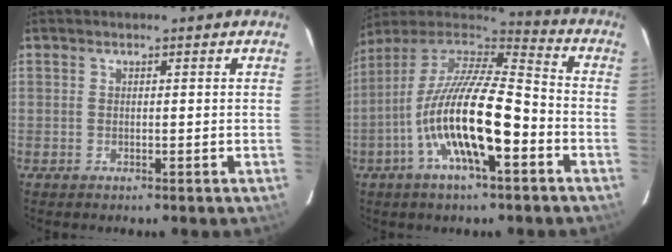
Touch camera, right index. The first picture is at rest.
{"total": 19.4, "force": [-6.8, 5.0, 17.5], "torque": [-0.321, -0.020, -0.133]}